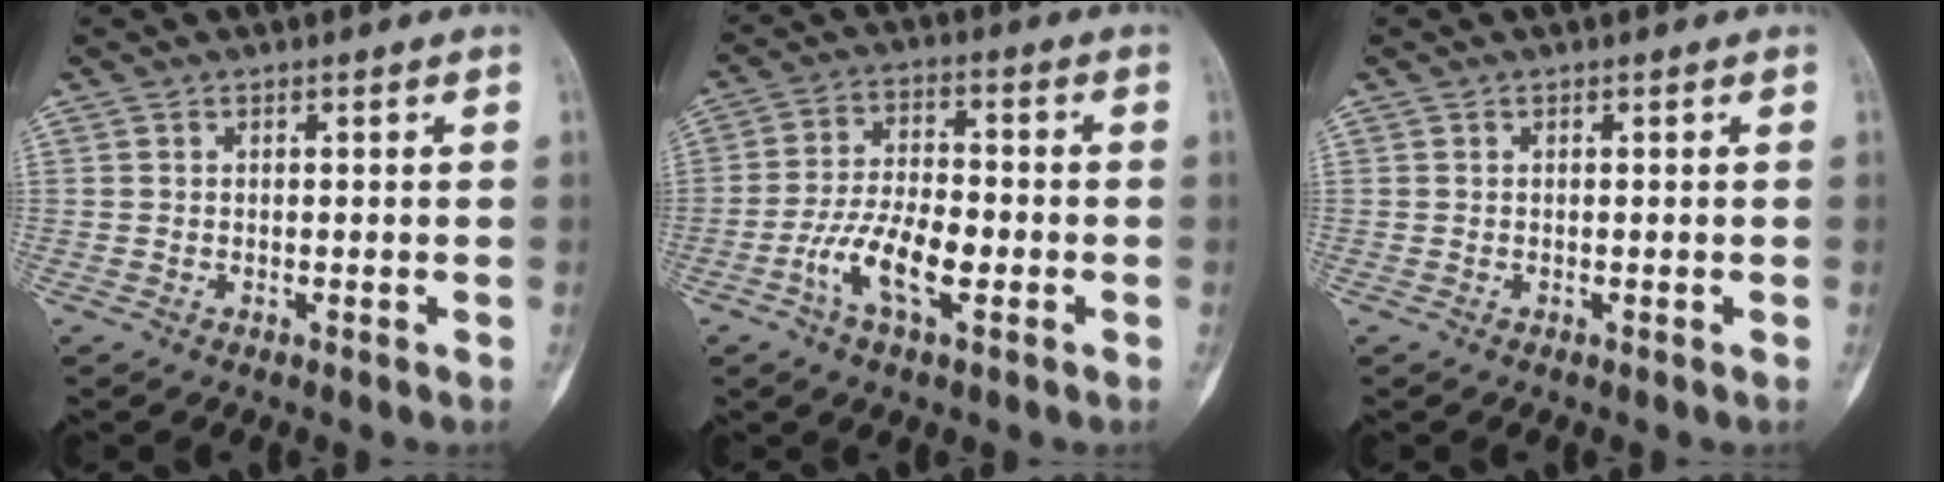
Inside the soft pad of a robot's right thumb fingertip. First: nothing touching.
{"total": 9.8, "force": [-3.6, 4.2, 8.1], "torque": [-0.157, 0.019, -0.069]}
{"total": 0.0}